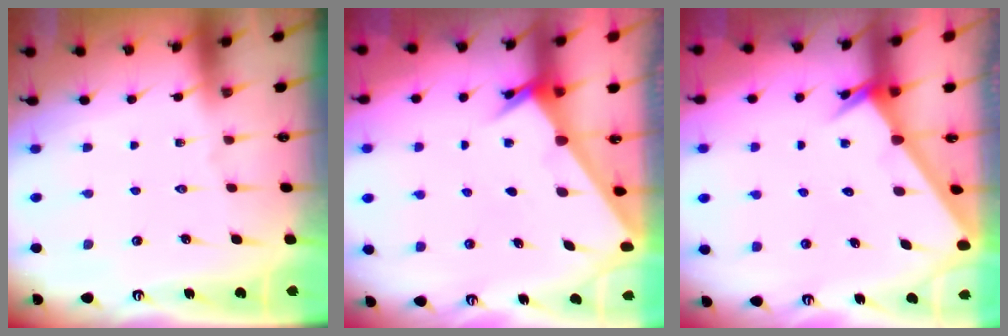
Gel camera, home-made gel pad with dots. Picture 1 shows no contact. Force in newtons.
{"total": 2.5, "press": 2.5, "slide": 0.2}
{"total": 2.5, "press": 2.5, "slide": 0.1}